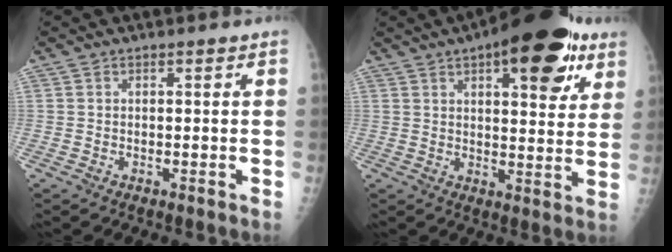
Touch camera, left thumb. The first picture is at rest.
{"total": 18.4, "force": [9.3, 7.4, 14.0], "torque": [-0.156, -0.022, 0.125]}